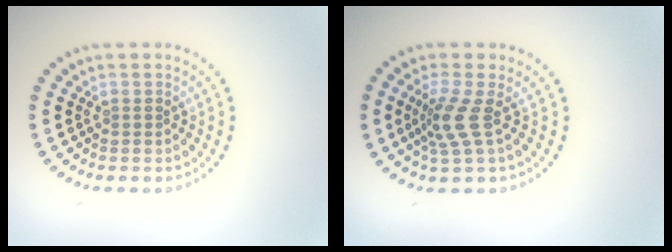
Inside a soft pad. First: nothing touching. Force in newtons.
{"total": 2.7, "press": 1.9, "slide": 1.9}